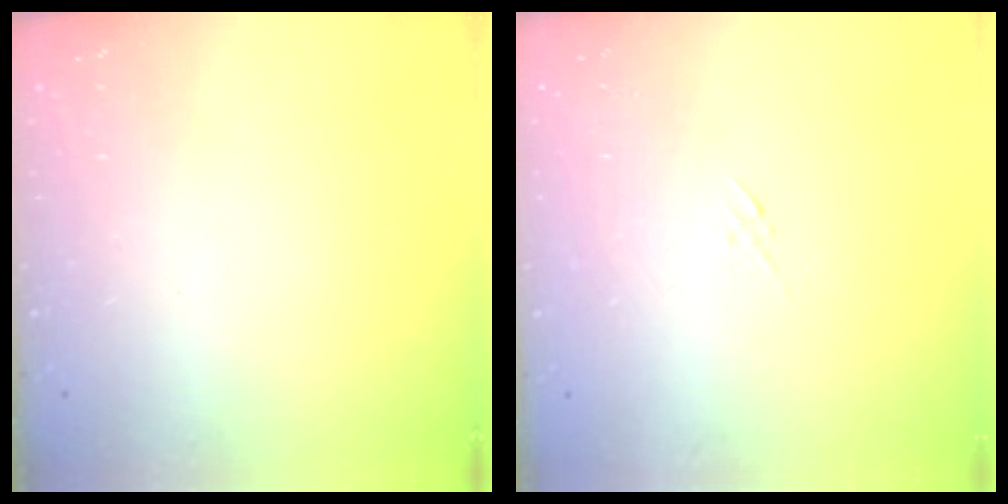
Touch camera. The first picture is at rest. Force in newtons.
{"total": 2.2, "press": 2.1, "slide": 0.4}